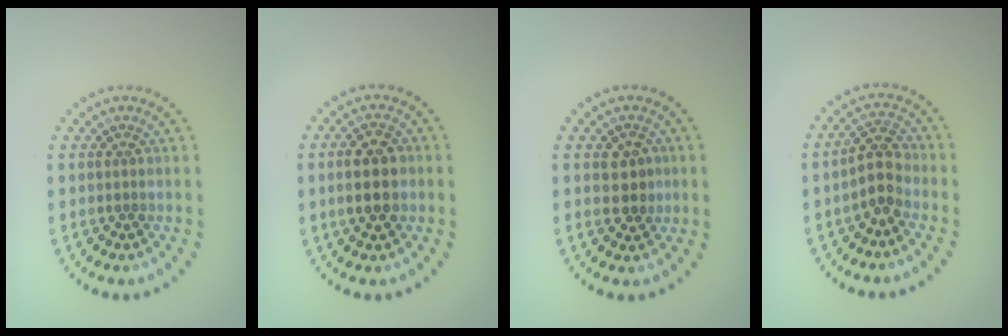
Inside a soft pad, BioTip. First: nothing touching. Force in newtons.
{"total": 4.4, "press": 4.4, "slide": 0.1}
{"total": 2.4, "press": 2.3, "slide": 0.6}
{"total": 3.0, "press": 2.8, "slide": 1.1}